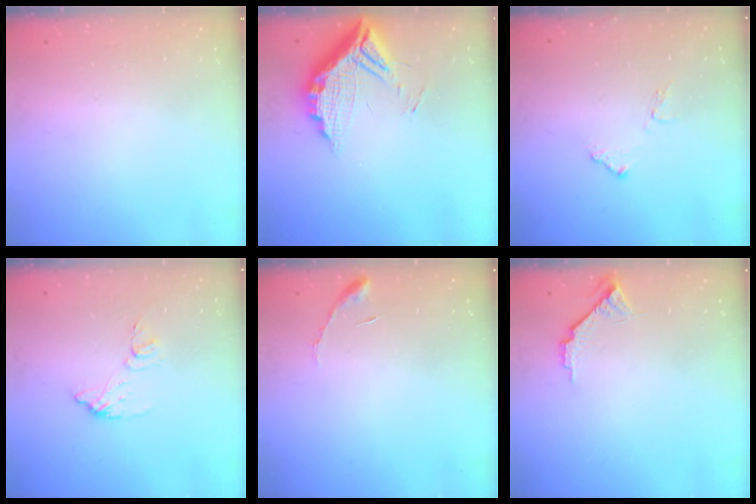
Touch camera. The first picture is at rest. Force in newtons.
{"total": 13.7, "press": 13.6, "slide": 1.3}
{"total": 8.0, "press": 8.0, "slide": 0.4}
{"total": 8.1, "press": 8.1, "slide": 0.1}
{"total": 6.2, "press": 6.2, "slide": 0.4}
{"total": 6.9, "press": 6.9, "slide": 0.6}